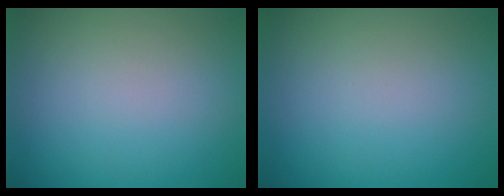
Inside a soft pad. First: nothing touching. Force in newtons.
{"total": 0.0}